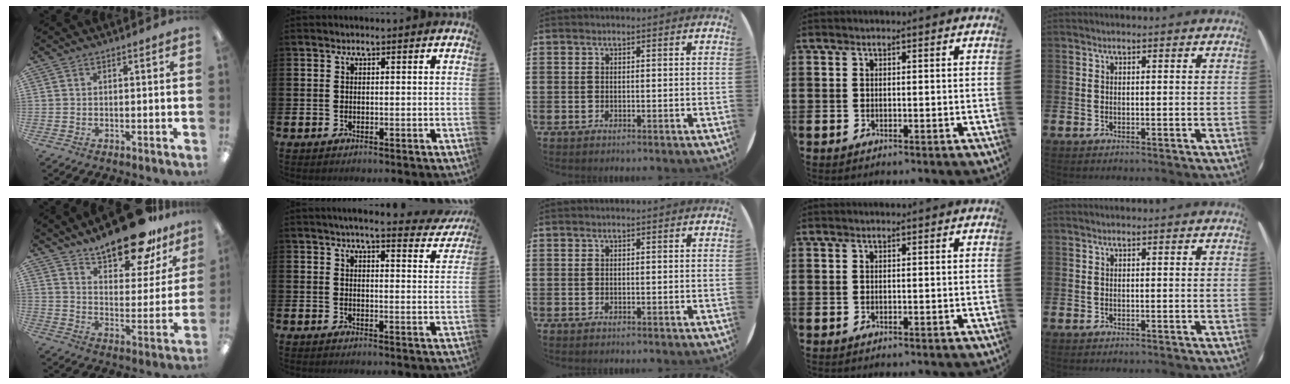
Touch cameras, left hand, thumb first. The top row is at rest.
{"thumb": {"total": 18.0, "force": [14.9, 5.8, 8.2], "torque": [-0.123, -0.102, 0.255]}, "index": {"total": 4.4, "force": [4.1, 0.1, 1.5], "torque": [-0.030, -0.024, 0.069]}}